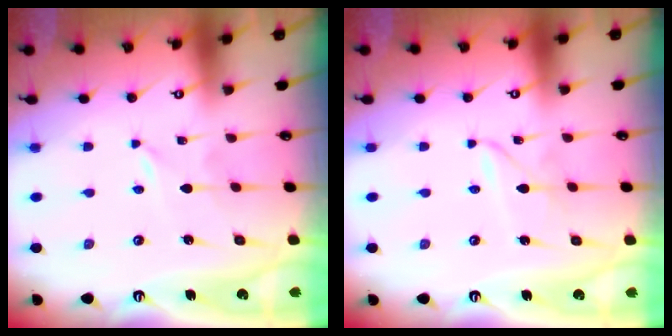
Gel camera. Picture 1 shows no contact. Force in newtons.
{"total": 1.9, "press": 1.9, "slide": 0.2}